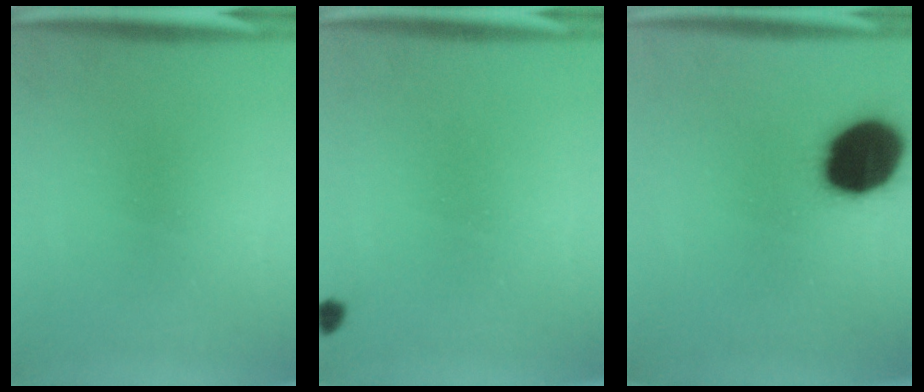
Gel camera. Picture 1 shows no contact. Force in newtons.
{"total": 1.0}
{"total": 18.2}